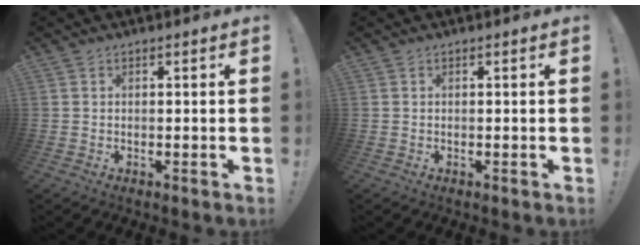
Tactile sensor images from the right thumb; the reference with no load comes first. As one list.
[{"total": 0.0}]